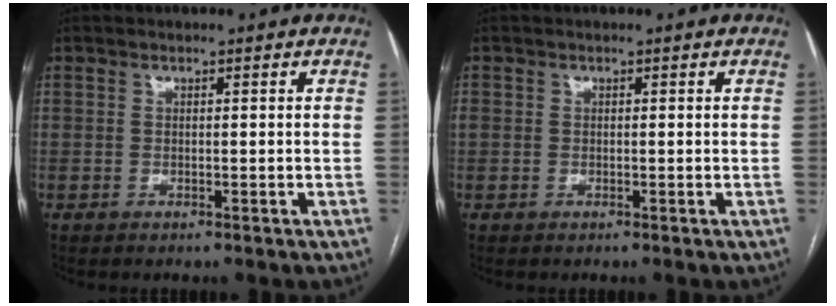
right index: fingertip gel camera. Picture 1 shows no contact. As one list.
[{"total": 0.8, "force": [0.1, 0.7, 0.3], "torque": [-0.007, 0.012, 0.005]}]